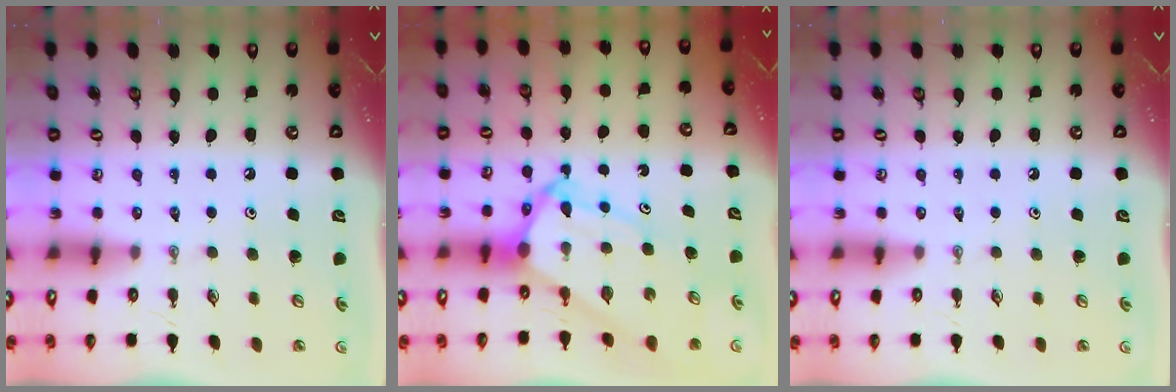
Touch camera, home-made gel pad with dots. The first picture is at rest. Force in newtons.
{"total": 10.5, "press": 10.5, "slide": 1.0}
{"total": 0.0}